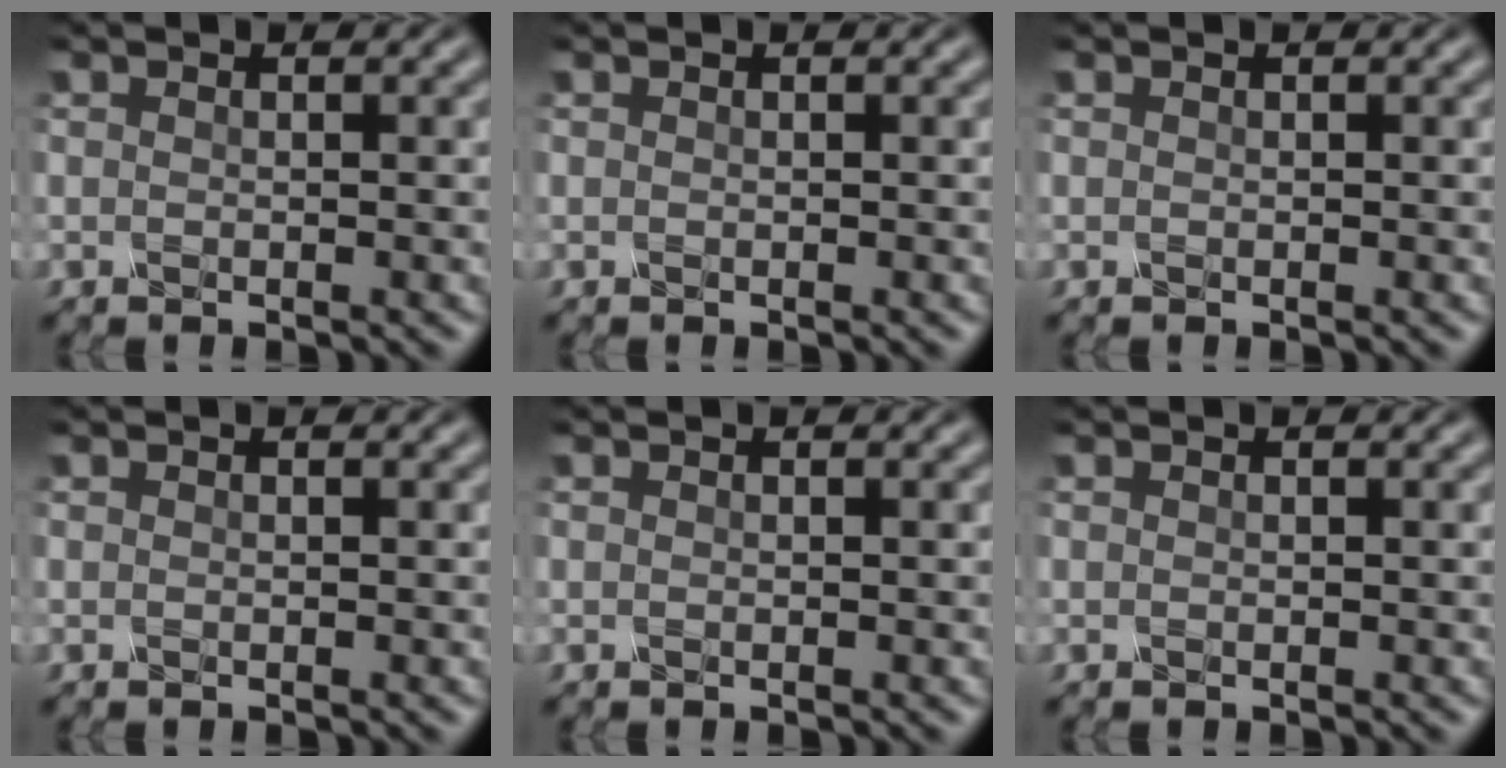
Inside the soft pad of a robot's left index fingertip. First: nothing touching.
{"total": 0.0}
{"total": 0.0}
{"total": 0.0}
{"total": 0.0}
{"total": 0.0}